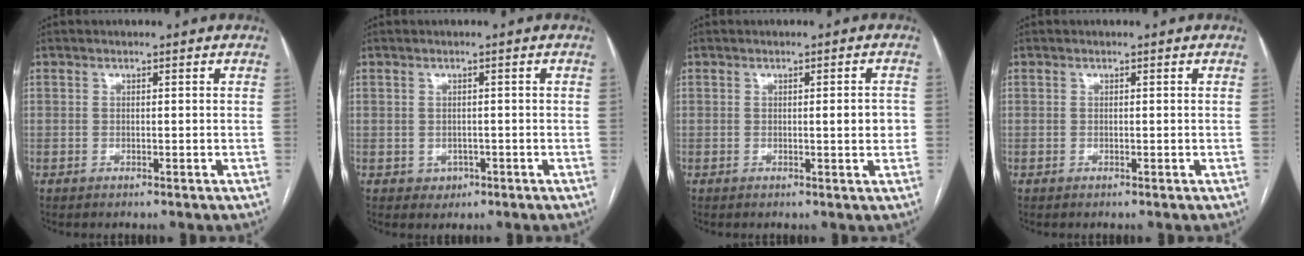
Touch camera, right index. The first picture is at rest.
{"total": 1.7, "force": [-0.6, 1.5, 0.4], "torque": [-0.003, 0.004, -0.003]}
{"total": 2.5, "force": [-0.1, 0.4, 2.5], "torque": [-0.033, 0.001, 0.000]}
{"total": 0.0}